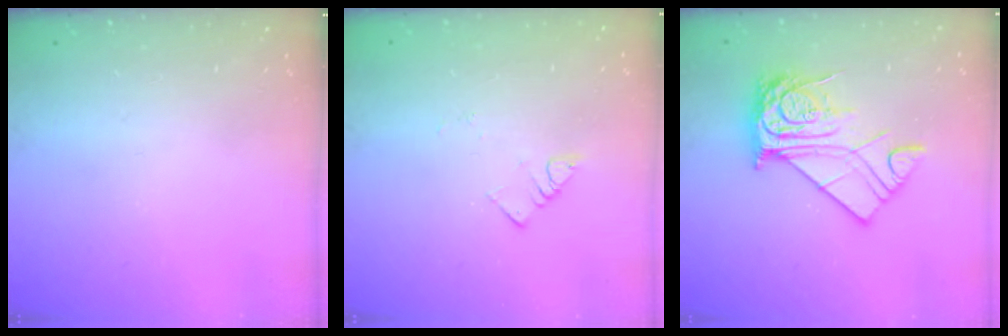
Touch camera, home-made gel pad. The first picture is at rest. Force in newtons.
{"total": 2.8, "press": 2.8, "slide": 0.3}
{"total": 13.8, "press": 13.7, "slide": 1.1}